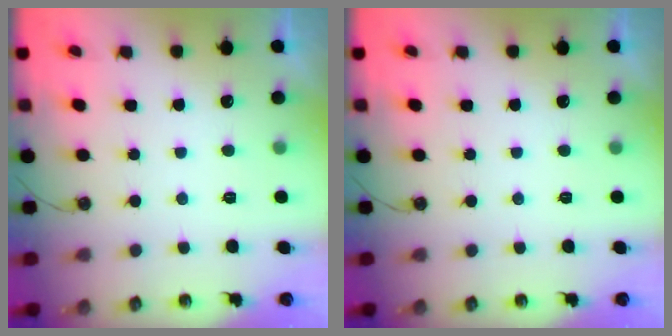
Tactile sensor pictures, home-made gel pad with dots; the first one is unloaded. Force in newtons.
{"total": 0.0}